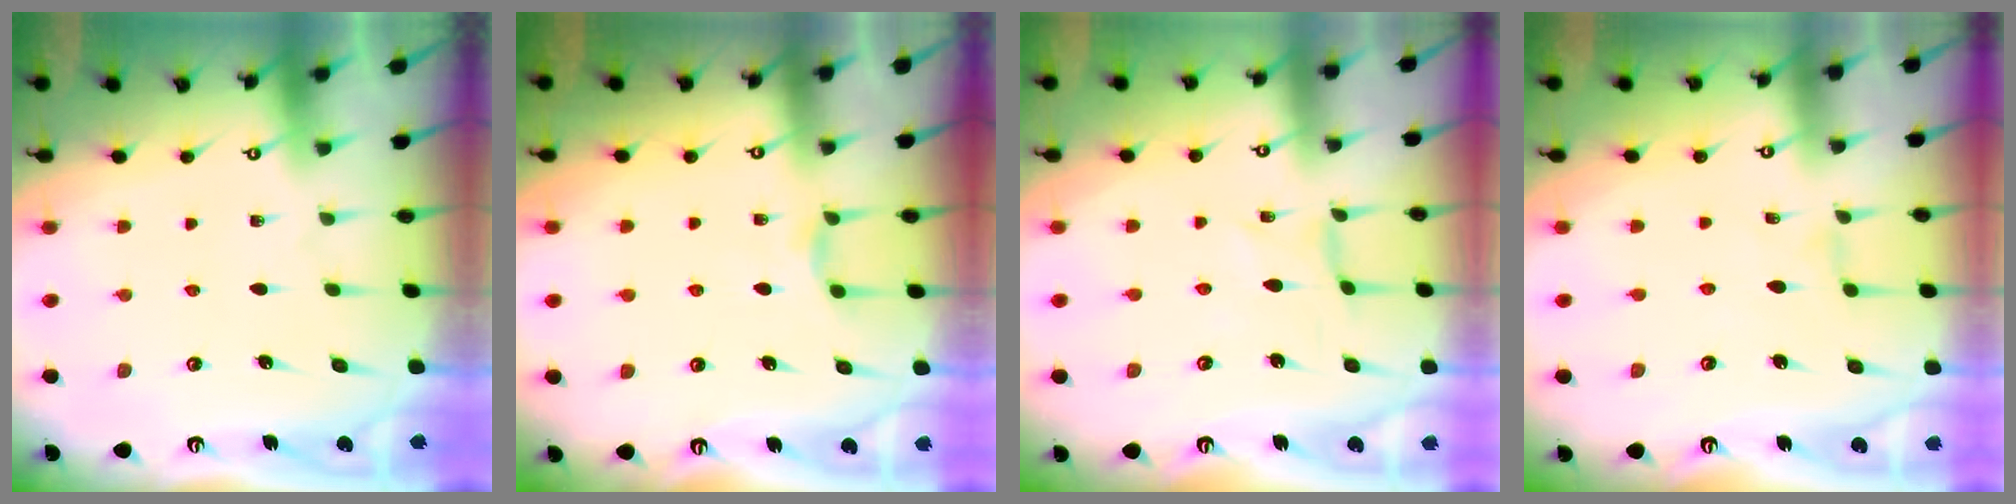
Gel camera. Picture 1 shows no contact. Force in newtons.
{"total": 2.6, "press": 2.5, "slide": 0.4}
{"total": 0.0}
{"total": 0.7, "press": 0.7, "slide": 0.2}